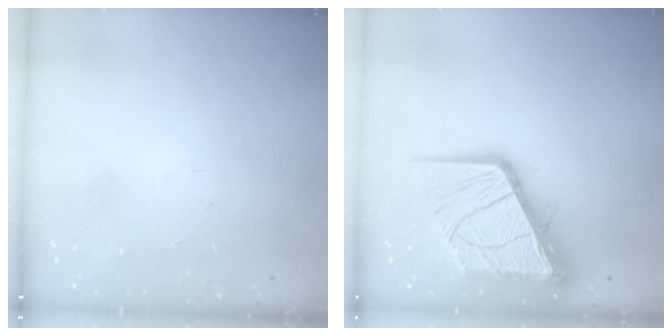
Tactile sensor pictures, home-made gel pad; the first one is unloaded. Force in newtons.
{"total": 20.5, "press": 20.3, "slide": 2.5}